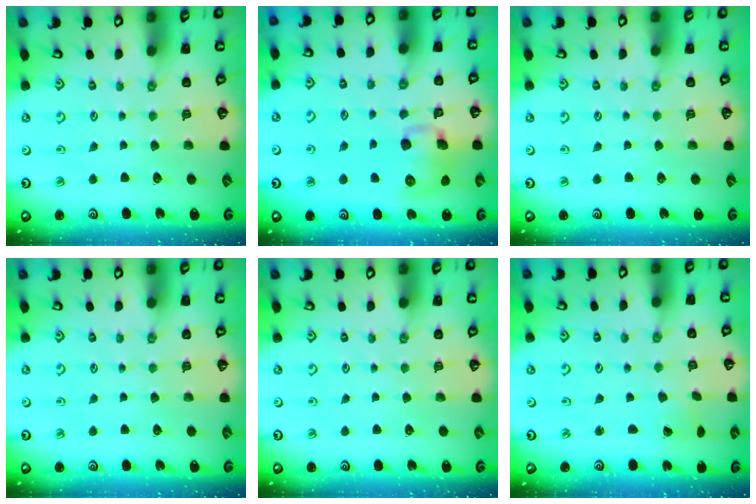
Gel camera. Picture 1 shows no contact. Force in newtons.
{"total": 11.4, "press": 11.2, "slide": 2.2}
{"total": 0.0}
{"total": 0.0}
{"total": 0.0}
{"total": 0.6, "press": 0.6, "slide": 0.1}